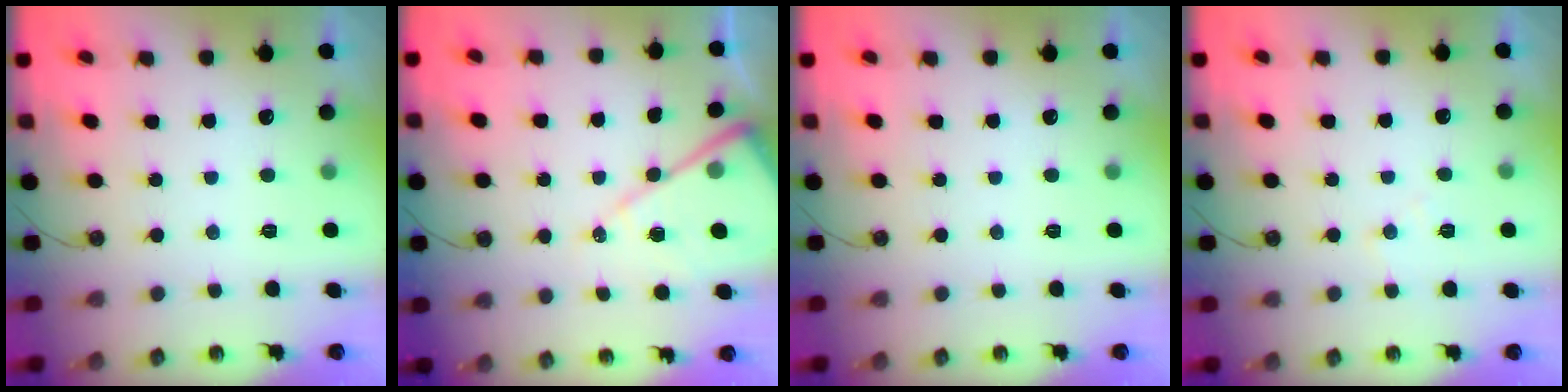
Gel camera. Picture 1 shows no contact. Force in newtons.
{"total": 12.7, "press": 12.6, "slide": 1.2}
{"total": 0.0}
{"total": 6.9, "press": 6.8, "slide": 1.0}